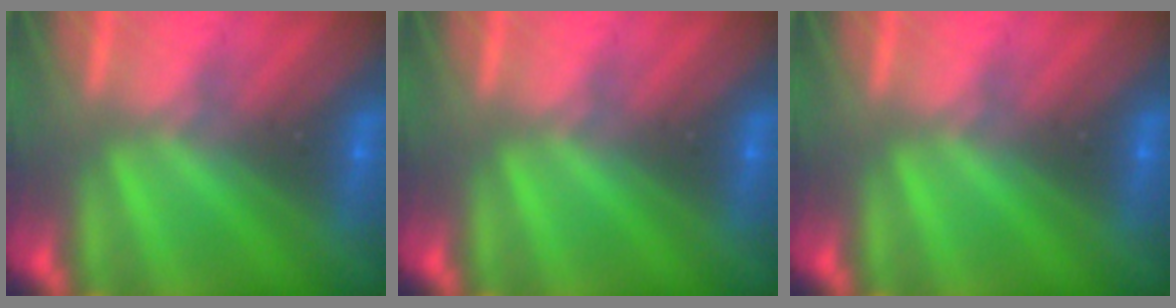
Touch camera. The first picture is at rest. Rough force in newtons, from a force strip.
{"total": 0.0}
{"total": 0.0}